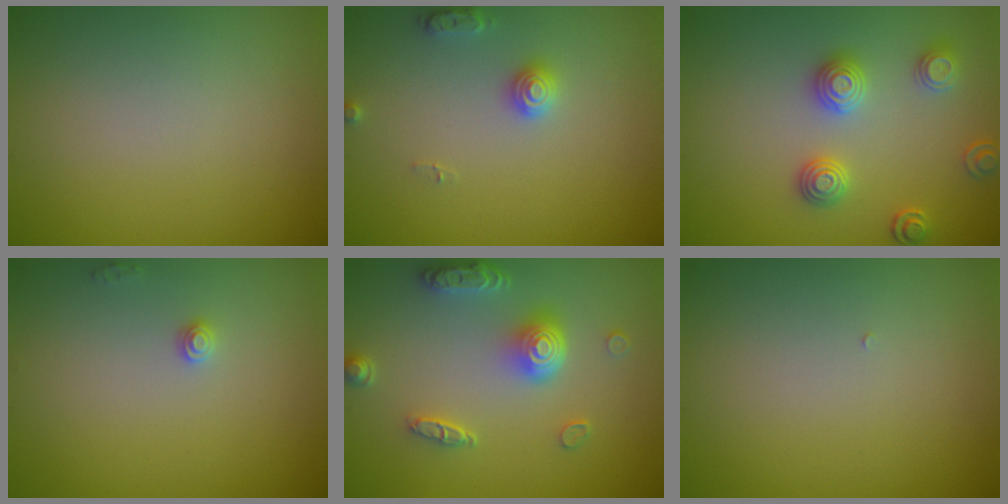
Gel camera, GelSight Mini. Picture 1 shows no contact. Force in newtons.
{"total": 2.0, "press": 2.0, "slide": 0.3}
{"total": 3.0, "press": 2.9, "slide": 0.6}
{"total": 0.9, "press": 0.9, "slide": 0.1}
{"total": 4.7, "press": 3.7, "slide": 2.9}
{"total": 0.0}